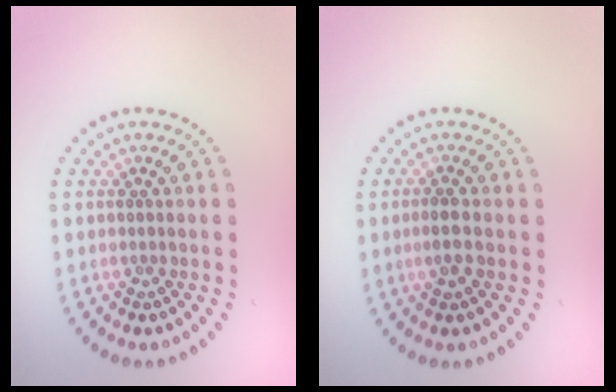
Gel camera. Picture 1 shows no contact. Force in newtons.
{"total": 1.7, "press": 1.7, "slide": 0.3}